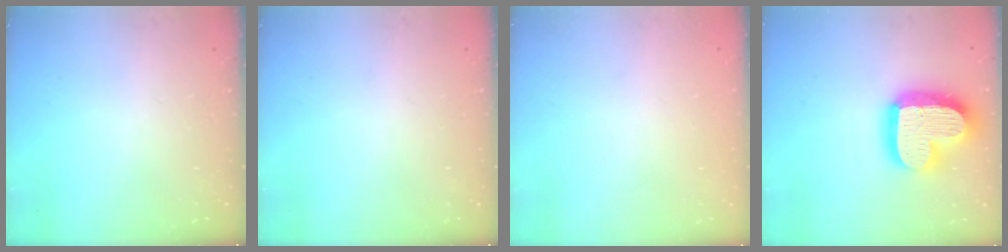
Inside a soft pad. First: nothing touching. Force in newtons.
{"total": 0.0}
{"total": 0.0}
{"total": 22.4, "press": 22.4, "slide": 1.9}